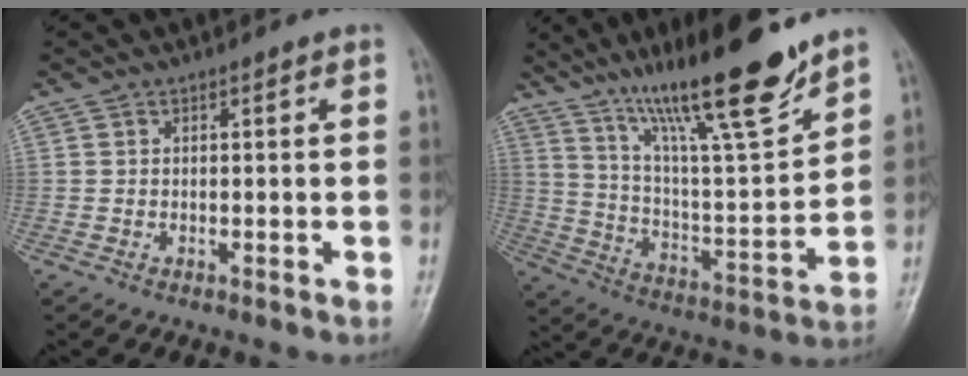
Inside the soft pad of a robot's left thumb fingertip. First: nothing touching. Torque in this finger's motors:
{"motor_torque": [1.87, 0.45, 1.32, -1.45, 0.35]}